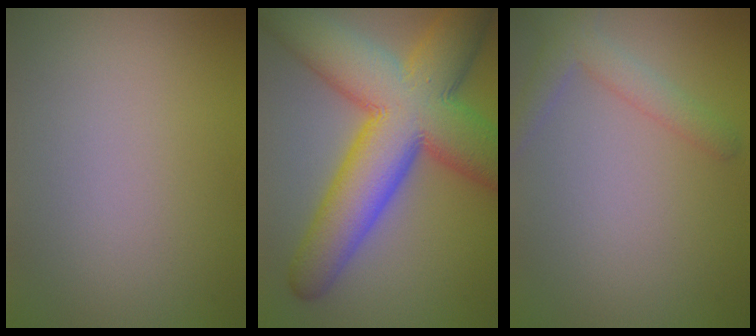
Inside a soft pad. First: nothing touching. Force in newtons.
{"total": 14.5, "press": 14.5, "slide": 0.2}
{"total": 2.6, "press": 2.6, "slide": 0.2}